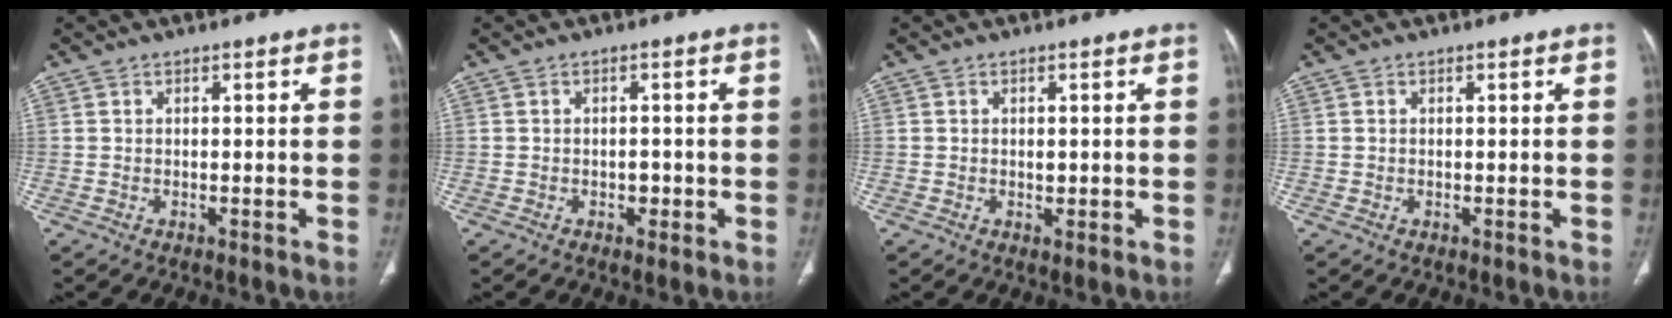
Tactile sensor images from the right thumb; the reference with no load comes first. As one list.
[{"total": 2.0, "force": [-0.6, 1.4, 1.3], "torque": [-0.009, 0.003, -0.006]}, {"total": 1.2, "force": [0.0, 0.8, 0.9], "torque": [-0.010, -0.002, 0.002]}, {"total": 0.0}]